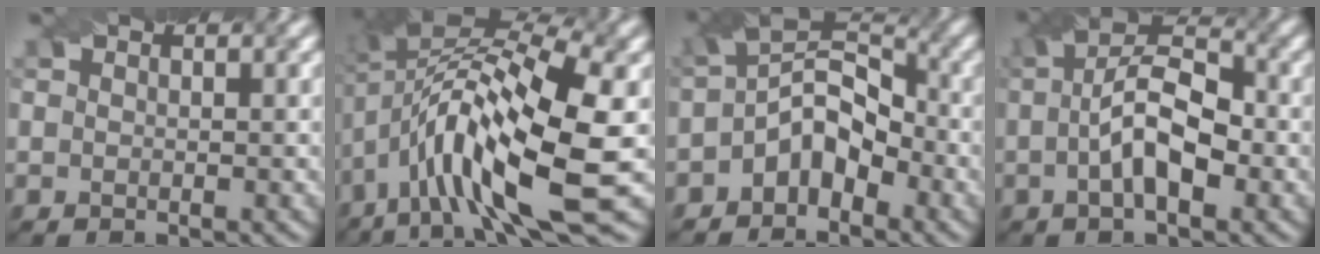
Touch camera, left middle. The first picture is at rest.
{"total": 13.7, "force": [-2.3, 4.6, 12.7], "torque": [-0.229, 0.006, -0.039]}
{"total": 5.6, "force": [-2.3, 3.5, 3.7], "torque": [-0.053, 0.013, -0.052]}
{"total": 6.6, "force": [-0.9, 2.9, 5.9], "torque": [-0.103, 0.010, -0.023]}